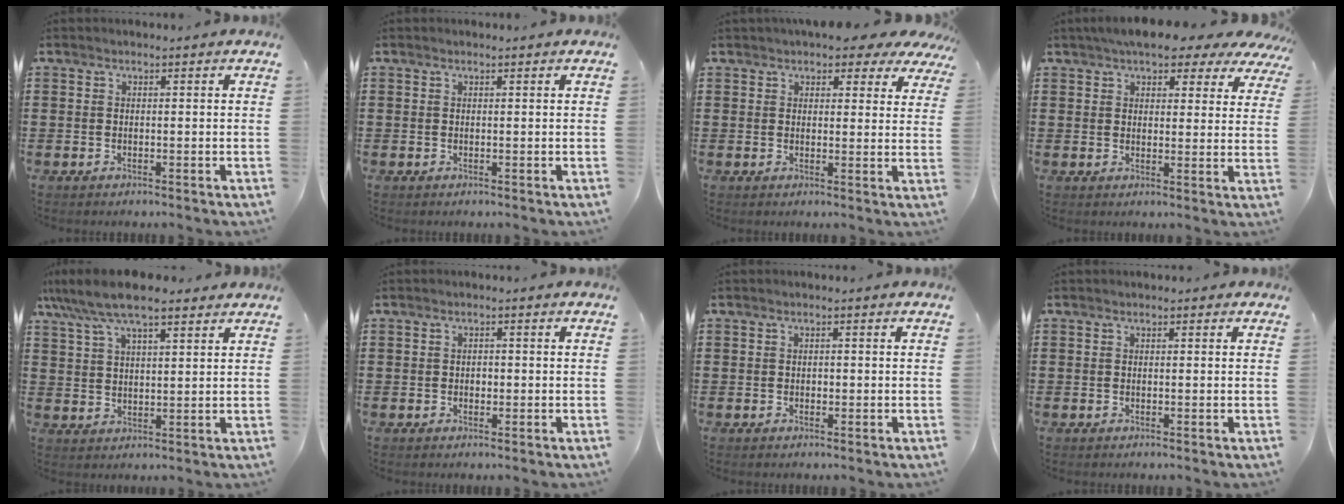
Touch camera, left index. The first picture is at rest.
{"total": 0.0}
{"total": 4.0, "force": [3.3, 1.8, 1.3], "torque": [-0.025, -0.006, 0.056]}
{"total": 6.2, "force": [5.1, 2.2, 2.7], "torque": [-0.050, -0.015, 0.086]}
{"total": 8.5, "force": [6.6, 2.6, 4.6], "torque": [-0.108, -0.009, 0.121]}
{"total": 1.0, "force": [-0.1, 0.7, 0.7], "torque": [-0.015, 0.004, -0.003]}
{"total": 0.5, "force": [0.0, 0.4, 0.3], "torque": [-0.008, 0.003, -0.001]}
{"total": 0.6, "force": [0.1, 0.5, 0.2], "torque": [-0.004, 0.005, 0.001]}